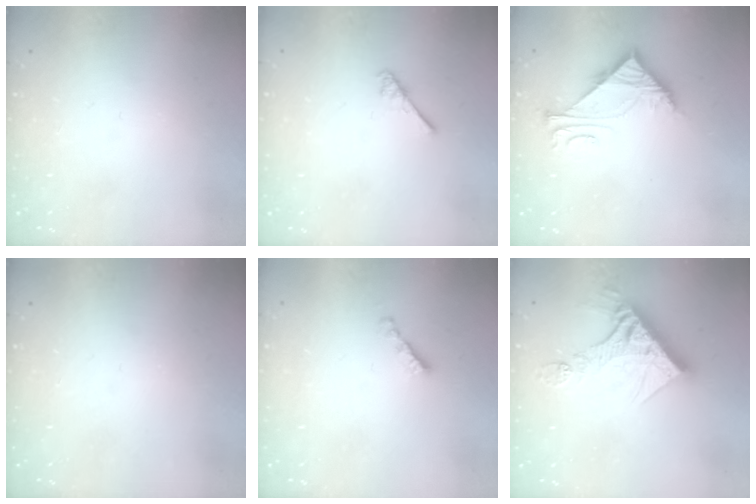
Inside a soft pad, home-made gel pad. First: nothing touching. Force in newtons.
{"total": 2.9, "press": 2.9, "slide": 0.4}
{"total": 6.5, "press": 6.5, "slide": 0.5}
{"total": 0.0}
{"total": 2.3, "press": 2.3, "slide": 0.2}
{"total": 14.5, "press": 14.4, "slide": 1.6}